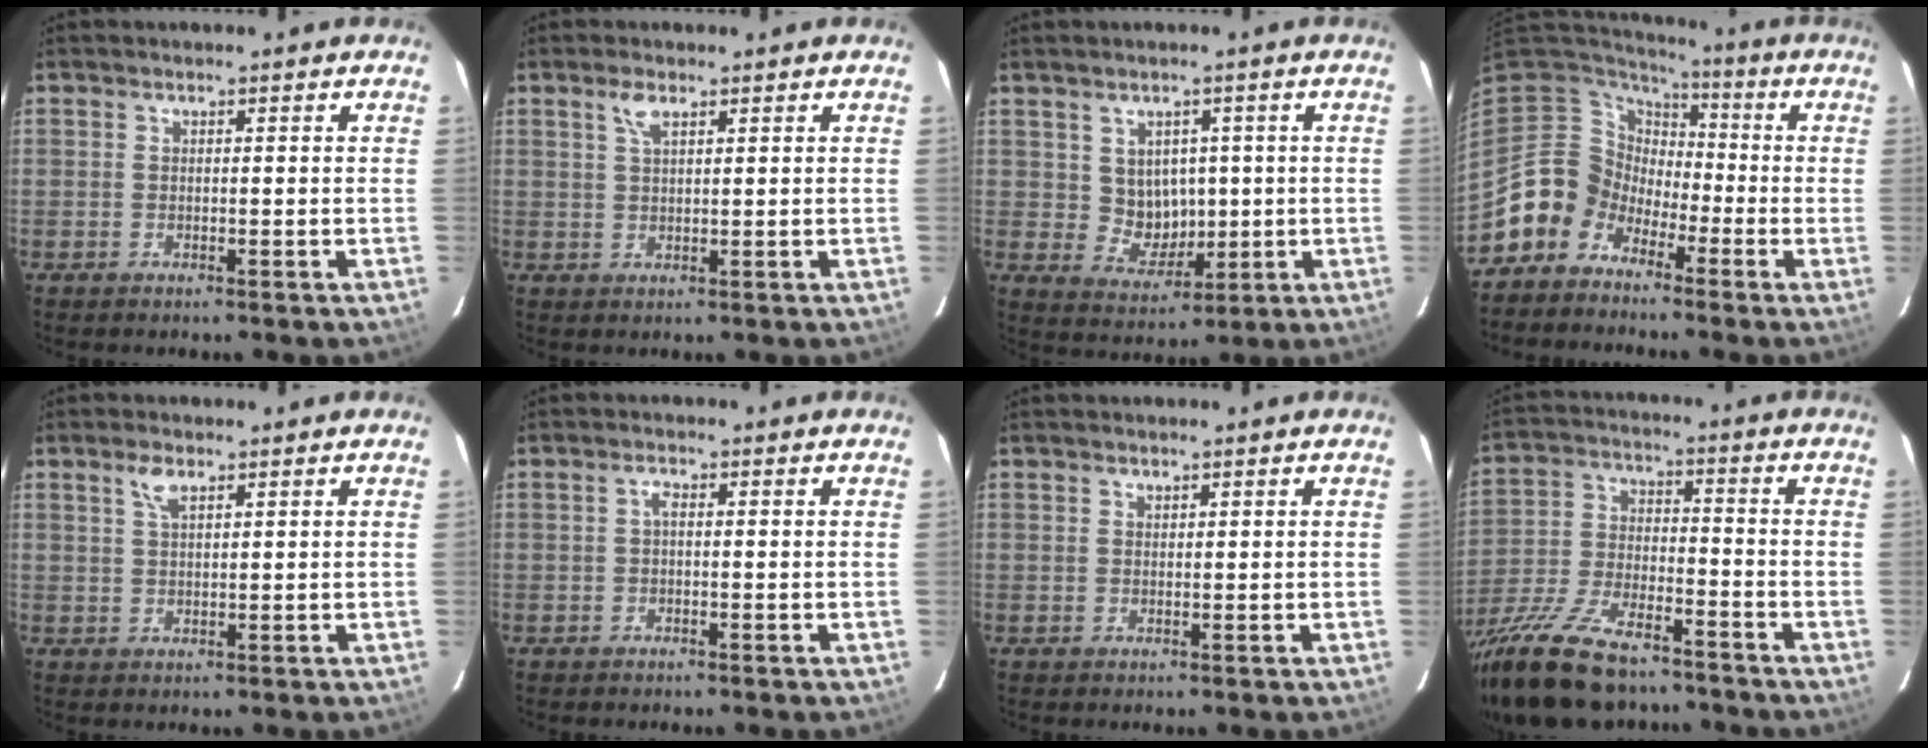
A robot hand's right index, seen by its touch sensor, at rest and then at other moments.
{"total": 2.6, "force": [1.6, 1.0, 1.8], "torque": [-0.035, 0.005, 0.030]}
{"total": 6.1, "force": [0.9, 5.6, 2.2], "torque": [-0.043, 0.005, 0.031]}
{"total": 8.8, "force": [-5.0, 7.2, 0.3], "torque": [-0.019, 0.038, -0.111]}
{"total": 2.8, "force": [1.7, 1.1, 1.9], "torque": [-0.036, 0.004, 0.033]}
{"total": 1.1, "force": [-0.1, 0.5, 1.0], "torque": [-0.018, 0.006, -0.003]}
{"total": 0.7, "force": [0.6, 0.3, 0.1], "torque": [-0.001, 0.001, 0.012]}
{"total": 20.2, "force": [-15.8, 6.9, 10.5], "torque": [-0.222, -0.037, -0.272]}